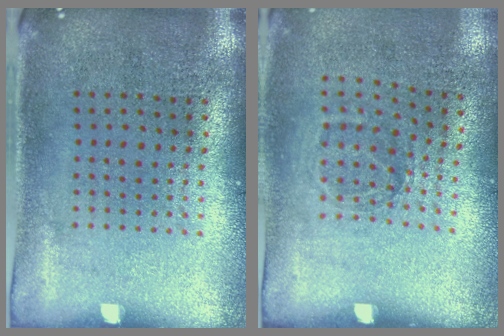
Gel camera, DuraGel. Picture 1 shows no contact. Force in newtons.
{"total": 1.1, "press": 0.8, "slide": 0.7}